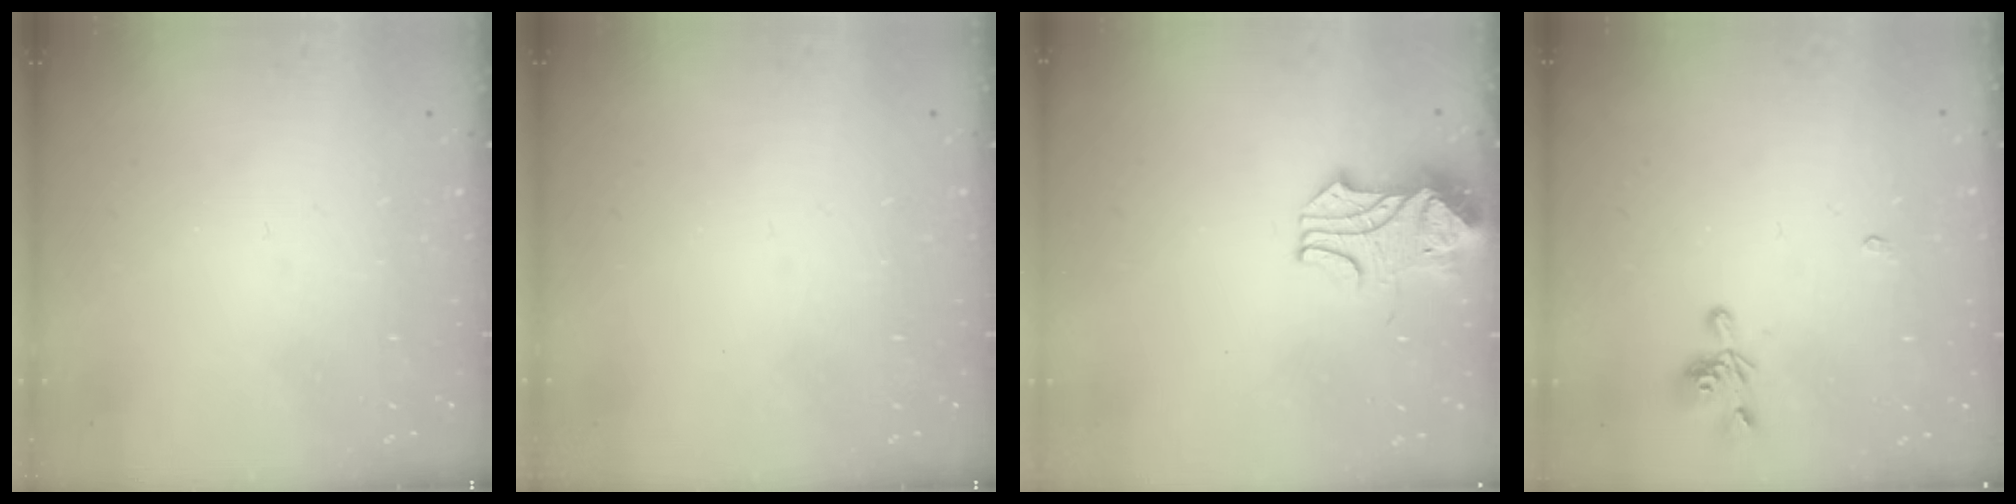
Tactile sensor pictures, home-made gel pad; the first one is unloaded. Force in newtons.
{"total": 0.0}
{"total": 2.4, "press": 2.2, "slide": 1.0}
{"total": 4.4, "press": 4.3, "slide": 0.2}